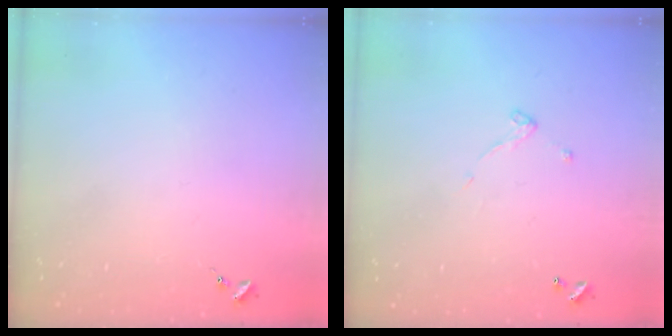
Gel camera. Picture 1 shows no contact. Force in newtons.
{"total": 4.9, "press": 4.9, "slide": 0.1}